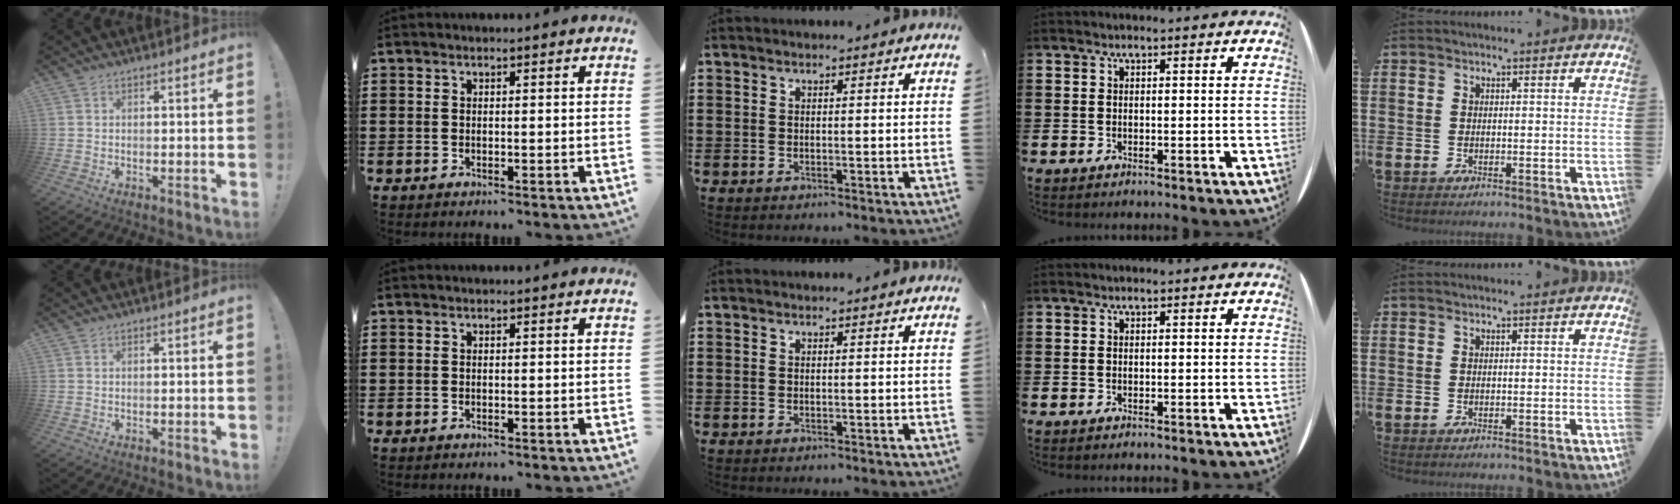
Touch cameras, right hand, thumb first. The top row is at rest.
{}